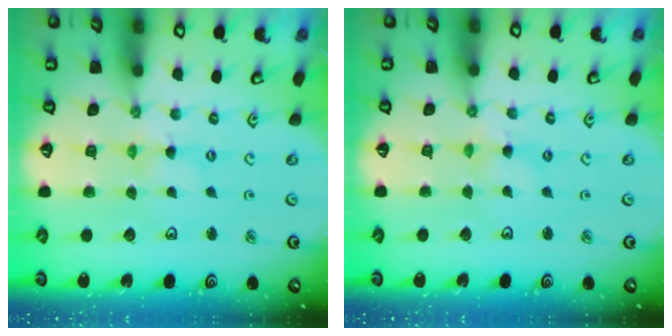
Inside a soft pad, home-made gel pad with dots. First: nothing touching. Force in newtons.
{"total": 0.0}